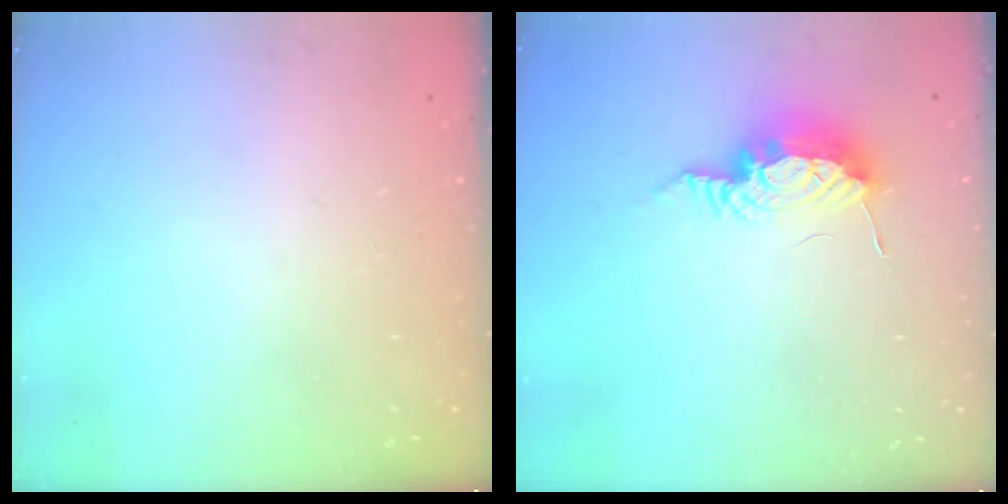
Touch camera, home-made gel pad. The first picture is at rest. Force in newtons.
{"total": 8.6, "press": 8.6, "slide": 0.5}